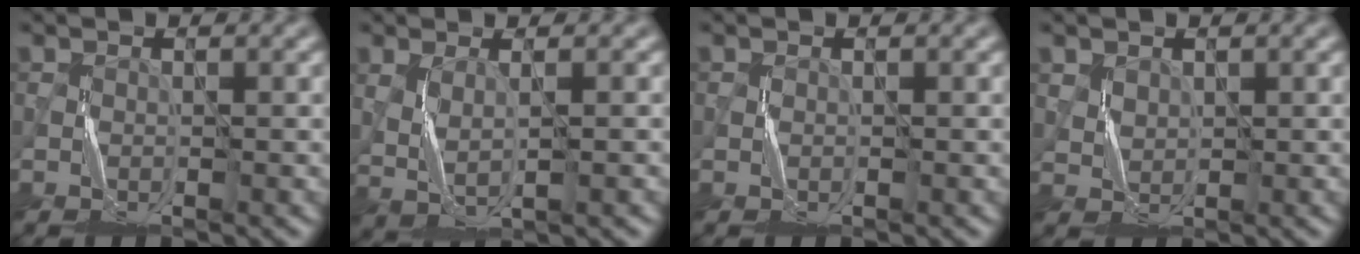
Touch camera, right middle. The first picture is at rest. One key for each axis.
{"total": 1.9, "fx": 0.5, "fy": 0.5, "fz": 1.8, "tx": -0.046, "ty": -0.008, "tz": 0.019}
{"total": 0.0}
{"total": 1.4, "fx": 0.9, "fy": 1.1, "fz": 0.2, "tx": -0.010, "ty": 0.000, "tz": 0.024}